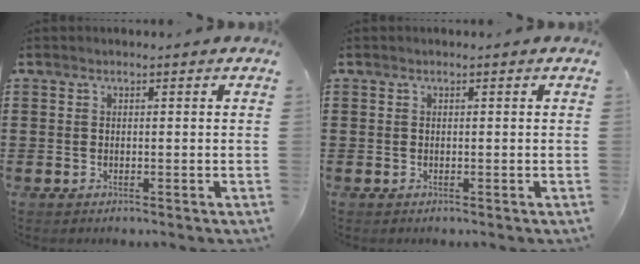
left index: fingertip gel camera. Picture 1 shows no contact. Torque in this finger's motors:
{"motor_torque": [-0.01, -0.01, 0.00, 0.00]}